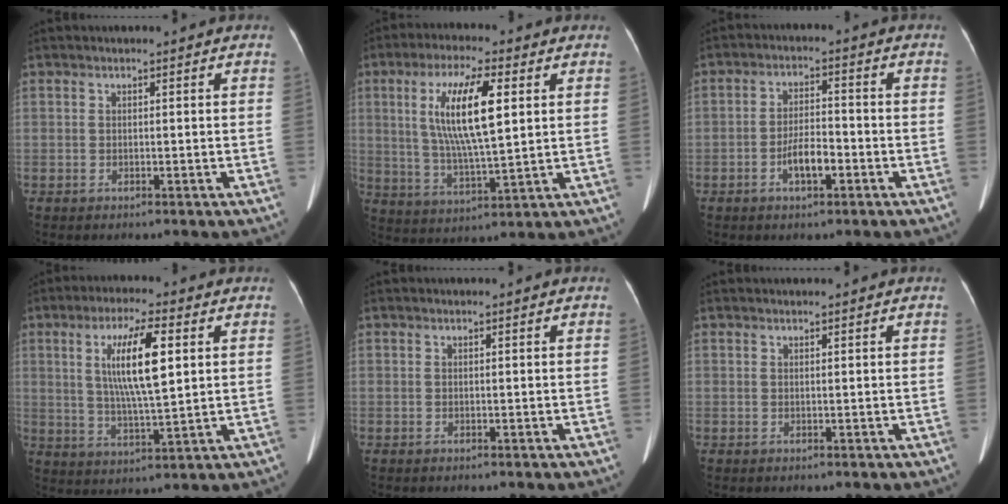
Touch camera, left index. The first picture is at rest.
{"total": 11.6, "force": [2.8, 1.8, 11.1], "torque": [-0.214, -0.004, 0.055]}
{"total": 4.7, "force": [-2.5, 1.3, 3.8], "torque": [-0.068, -0.002, -0.042]}
{"total": 10.0, "force": [2.4, 1.2, 9.6], "torque": [-0.178, -0.005, 0.047]}
{"total": 0.0}
{"total": 1.4, "force": [1.3, 0.1, 0.6], "torque": [-0.008, 0.008, 0.017]}